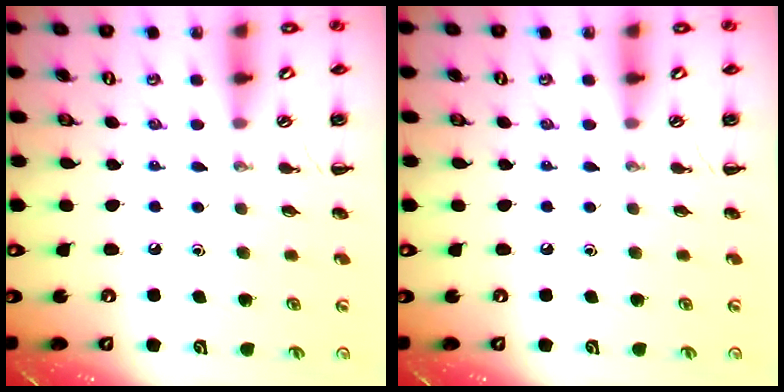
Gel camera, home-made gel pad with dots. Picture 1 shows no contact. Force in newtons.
{"total": 0.0}